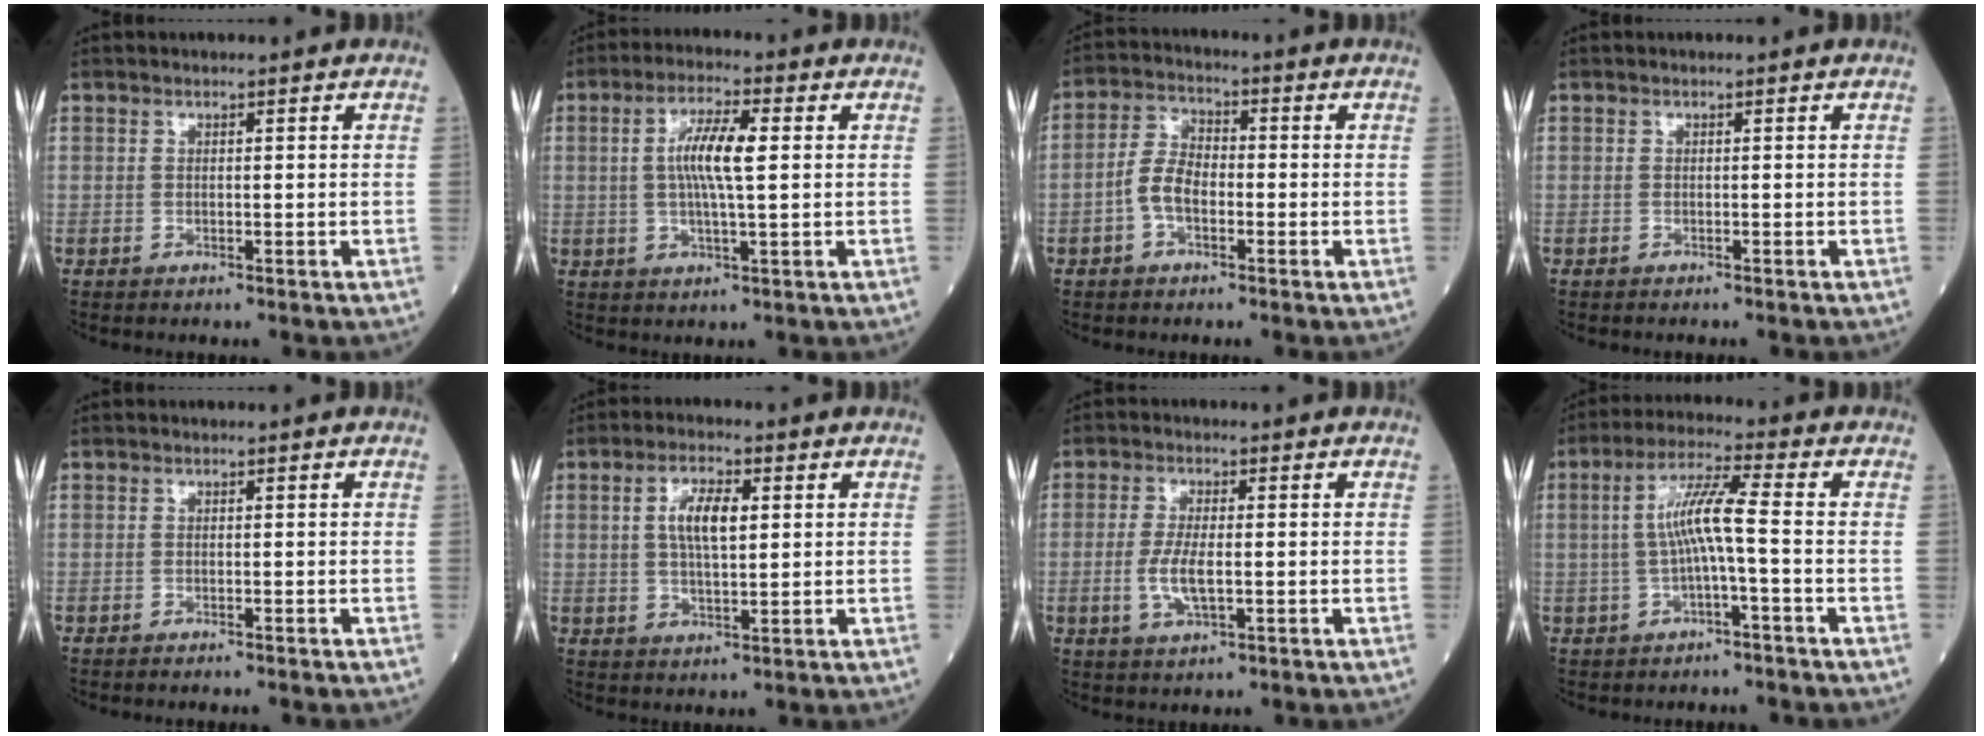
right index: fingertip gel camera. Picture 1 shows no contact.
{"total": 7.3, "force": [1.1, 0.8, 7.2], "torque": [-0.142, 0.007, 0.019]}
{"total": 5.2, "force": [-1.6, 2.8, 4.0], "torque": [-0.087, 0.013, -0.035]}
{"total": 0.6, "force": [-0.5, 0.0, 0.3], "torque": [0.001, 0.001, -0.006]}
{"total": 1.9, "force": [-1.7, 0.0, 0.8], "torque": [-0.012, 0.000, -0.018]}
{"total": 6.0, "force": [1.5, 1.8, 5.5], "torque": [-0.109, 0.008, 0.031]}
{"total": 4.8, "force": [-0.8, 1.4, 4.6], "torque": [-0.101, -0.005, -0.011]}
{"total": 6.6, "force": [-0.5, 0.0, 6.6], "torque": [-0.130, 0.019, -0.008]}